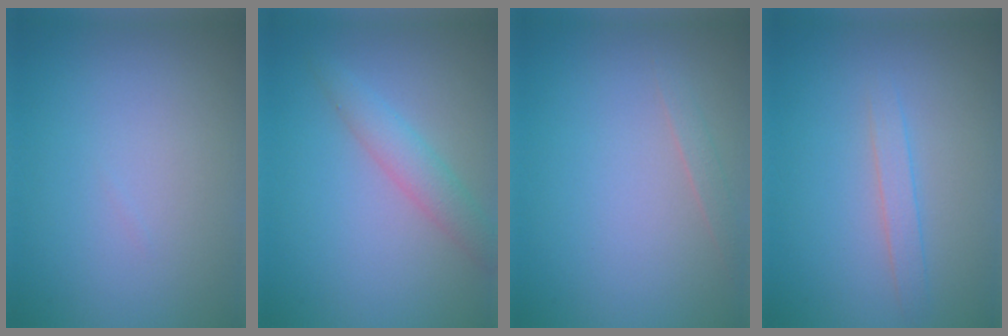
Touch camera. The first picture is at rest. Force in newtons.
{"total": 2.7, "press": 2.7, "slide": 0.1}
{"total": 0.8, "press": 0.8, "slide": 0.0}
{"total": 1.6, "press": 1.6, "slide": 0.0}